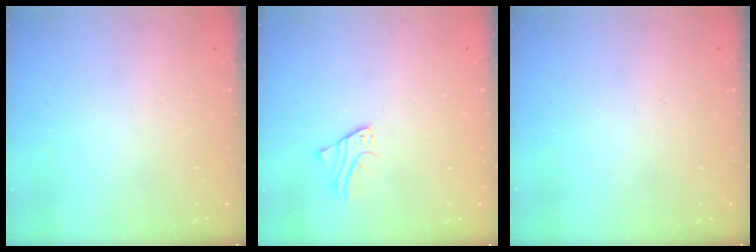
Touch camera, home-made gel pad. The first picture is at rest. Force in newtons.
{"total": 1.9, "press": 1.9, "slide": 0.1}
{"total": 0.0}